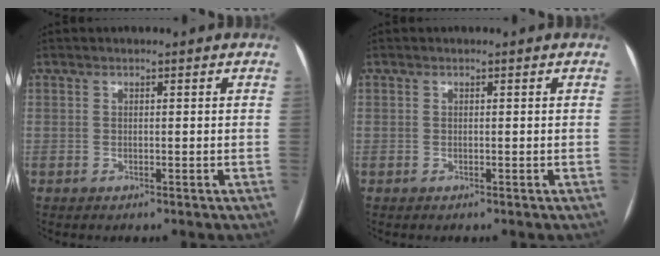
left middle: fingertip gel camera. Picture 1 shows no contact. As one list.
[{"total": 0.0}]